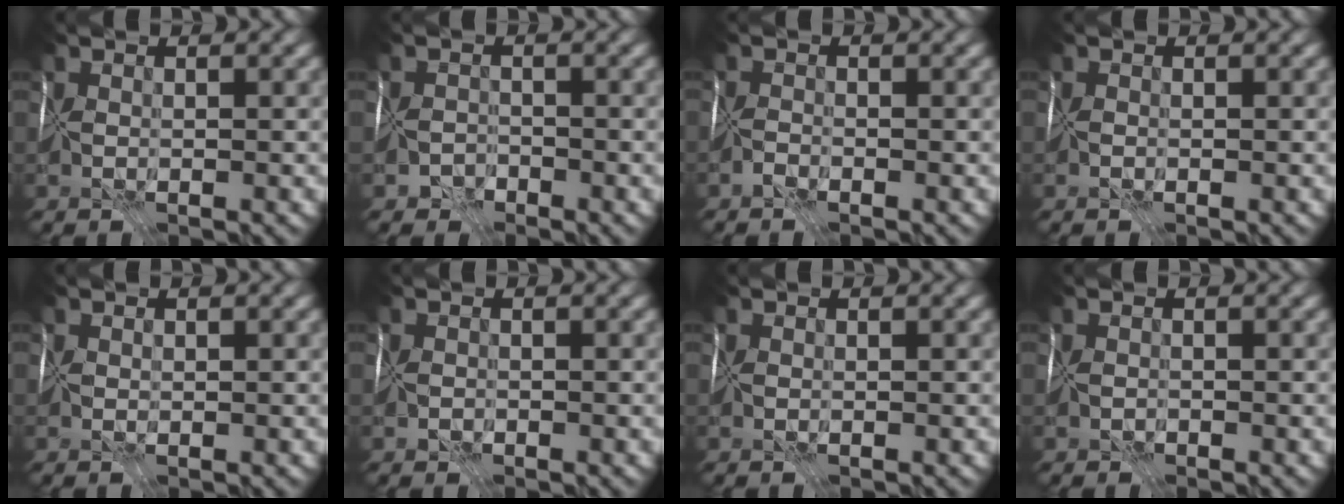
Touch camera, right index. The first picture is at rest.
{"total": 4.2, "force": [-3.7, 2.0, 0.2], "torque": [0.025, -0.017, -0.064]}
{"total": 2.2, "force": [-1.4, -1.2, -1.2], "torque": [0.034, -0.001, -0.031]}
{"total": 0.5, "force": [-0.4, 0.3, 0.1], "torque": [0.002, -0.005, -0.008]}
{"total": 0.0}
{"total": 1.3, "force": [-1.0, 0.8, 0.3], "torque": [-0.008, -0.005, -0.014]}
{"total": 0.0}
{"total": 1.0, "force": [-0.9, 0.5, 0.1], "torque": [-0.004, -0.008, -0.012]}